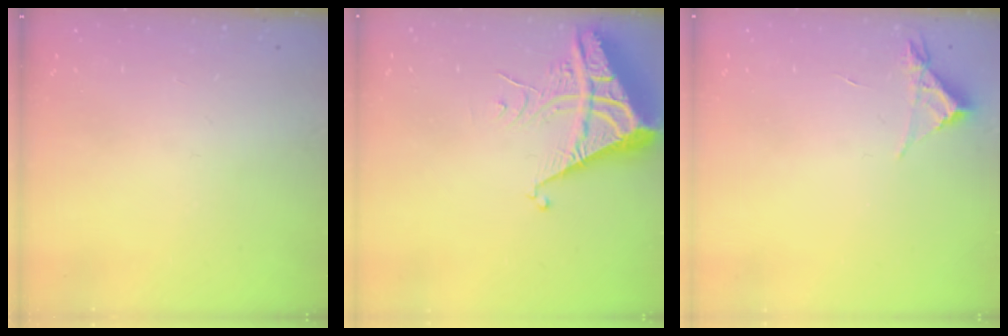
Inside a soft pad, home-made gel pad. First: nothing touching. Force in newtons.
{"total": 6.6, "press": 6.6, "slide": 0.6}
{"total": 3.5, "press": 3.5, "slide": 0.4}